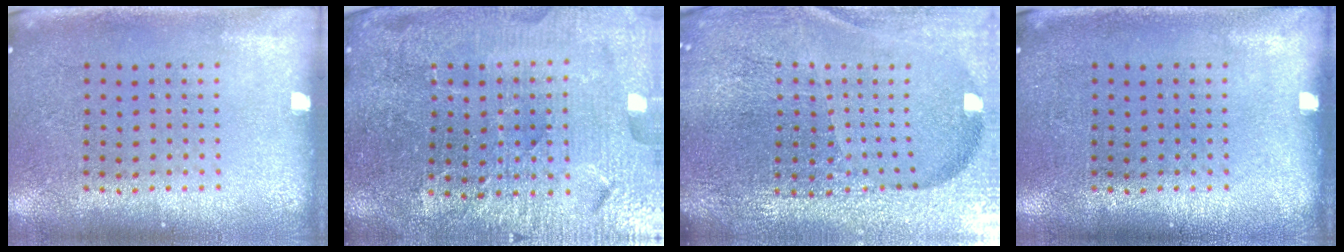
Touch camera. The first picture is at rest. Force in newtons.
{"total": 5.6, "press": 5.1, "slide": 2.3}
{"total": 6.1, "press": 5.4, "slide": 2.9}
{"total": 0.0}